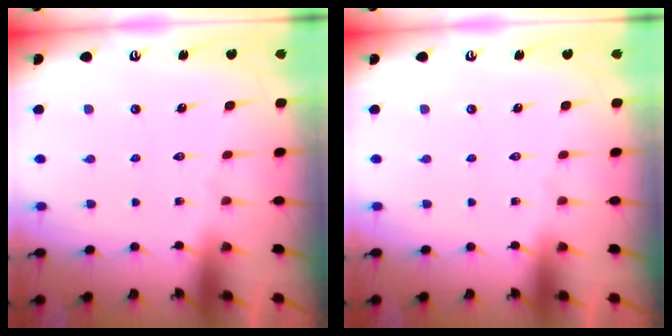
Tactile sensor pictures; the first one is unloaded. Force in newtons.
{"total": 0.0}